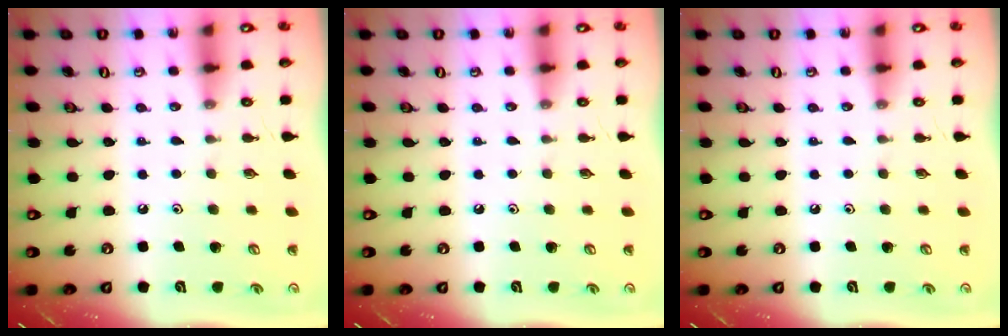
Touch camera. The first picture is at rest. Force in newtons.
{"total": 0.0}
{"total": 0.0}